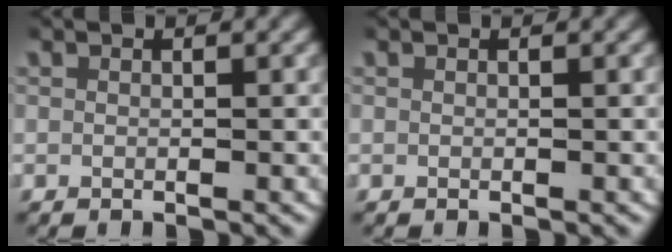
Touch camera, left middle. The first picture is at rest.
{"total": 0.0}